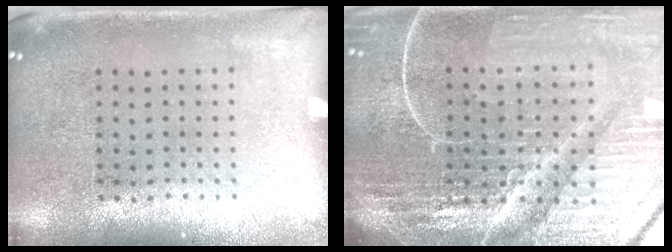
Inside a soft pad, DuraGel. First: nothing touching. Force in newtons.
{"total": 7.1, "press": 6.2, "slide": 3.4}